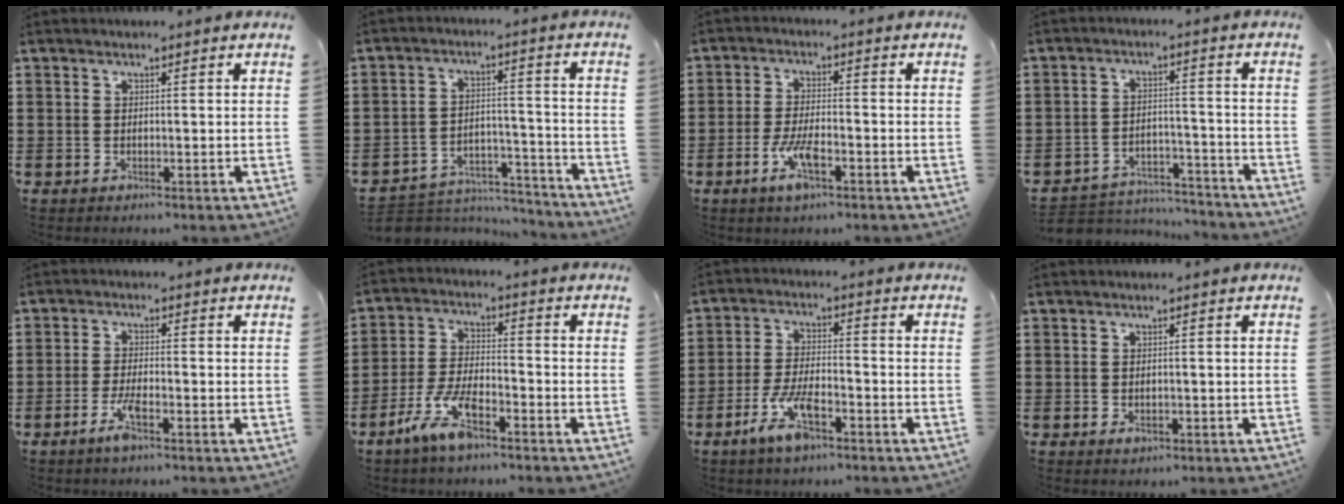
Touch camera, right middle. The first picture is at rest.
{"total": 5.3, "force": [-5.2, 1.2, 0.2], "torque": [-0.005, 0.013, -0.106]}
{"total": 5.9, "force": [-2.7, 1.8, 4.9], "torque": [-0.105, -0.003, -0.053]}
{"total": 4.7, "force": [-4.6, 1.0, 0.1], "torque": [-0.012, 0.008, -0.100]}
{"total": 4.0, "force": [-2.2, 0.7, 3.3], "torque": [-0.068, -0.004, -0.042]}
{"total": 7.7, "force": [-4.9, 2.4, 5.4], "torque": [-0.128, -0.002, -0.095]}
{"total": 7.6, "force": [-4.2, 2.6, 5.7], "torque": [-0.130, -0.003, -0.081]}
{"total": 0.9, "force": [-0.4, 0.5, 0.6], "torque": [-0.013, -0.004, -0.007]}